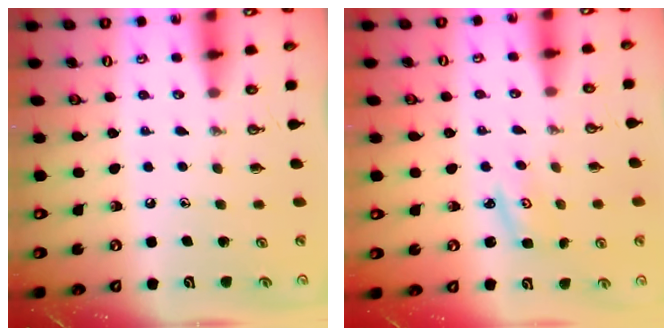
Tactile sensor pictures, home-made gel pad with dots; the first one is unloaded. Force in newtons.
{"total": 3.0, "press": 3.0, "slide": 0.4}